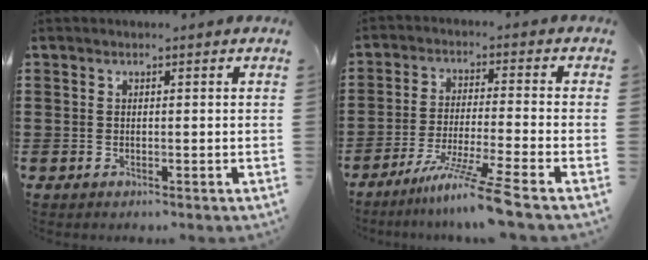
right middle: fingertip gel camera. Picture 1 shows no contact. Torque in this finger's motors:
{"motor_torque": [2.14, 0.00, 0.37, 0.19]}